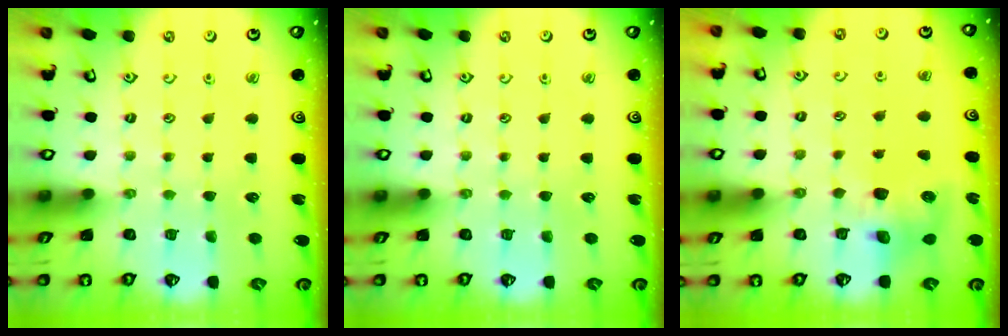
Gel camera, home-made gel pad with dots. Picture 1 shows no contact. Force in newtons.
{"total": 0.0}
{"total": 7.9, "press": 7.8, "slide": 1.1}